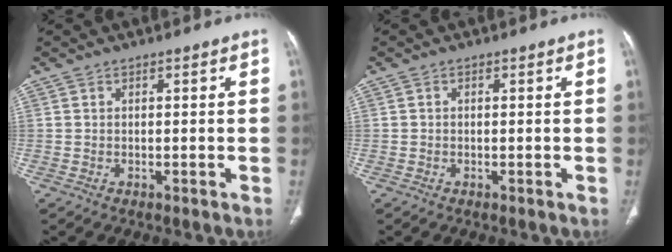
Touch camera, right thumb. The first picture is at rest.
{"total": 0.0}